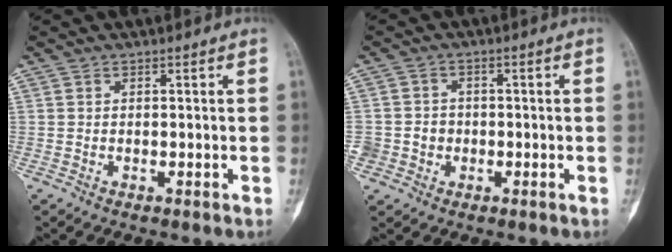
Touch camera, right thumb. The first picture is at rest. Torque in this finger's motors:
{"motor_torque": [0.89, 0.26, 0.45, -0.29, 0.11]}